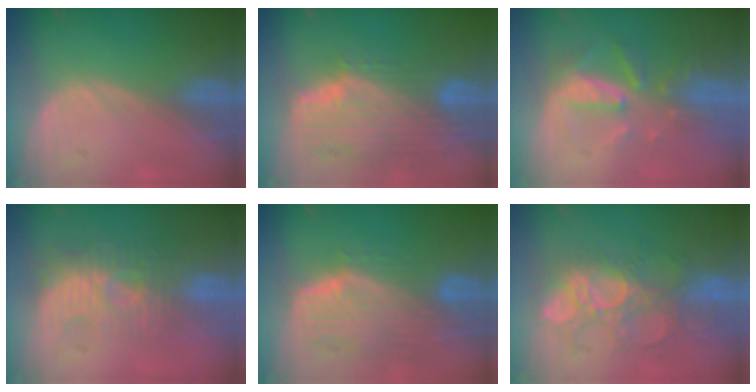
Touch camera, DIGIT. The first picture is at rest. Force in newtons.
{"total": 11.3, "press": 9.6, "slide": 5.8}
{"total": 8.0, "press": 7.3, "slide": 3.3}
{"total": 9.8, "press": 8.5, "slide": 4.7}
{"total": 10.0, "press": 8.9, "slide": 4.6}
{"total": 9.2, "press": 9.2, "slide": 0.5}